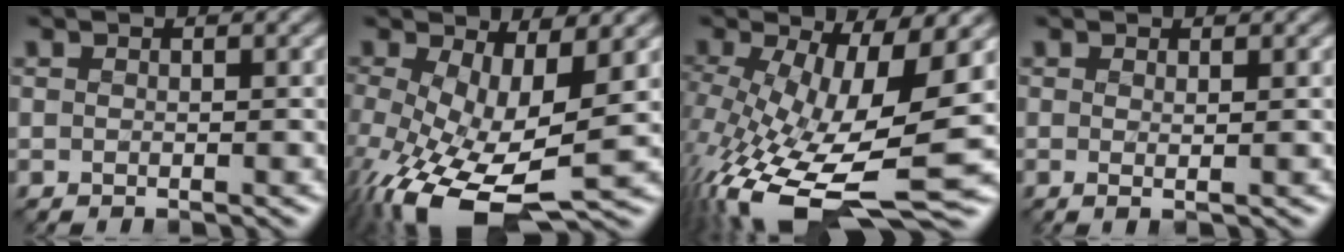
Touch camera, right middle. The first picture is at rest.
{"total": 10.3, "force": [-2.4, 4.6, 8.9], "torque": [-0.184, -0.031, -0.032]}
{"total": 14.0, "force": [-4.1, 4.9, 12.5], "torque": [-0.236, -0.024, -0.066]}
{"total": 0.9, "force": [0.2, 0.2, 0.8], "torque": [-0.011, -0.003, 0.000]}